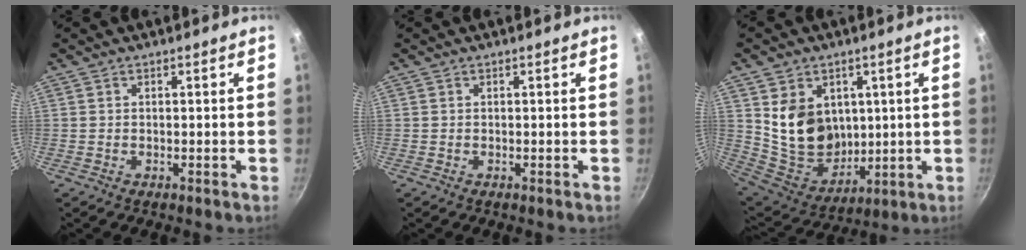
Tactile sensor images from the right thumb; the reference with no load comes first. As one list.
[{"total": 0.0}, {"total": 14.7, "force": [3.6, 11.8, 7.9], "torque": [-0.111, -0.035, 0.087]}]